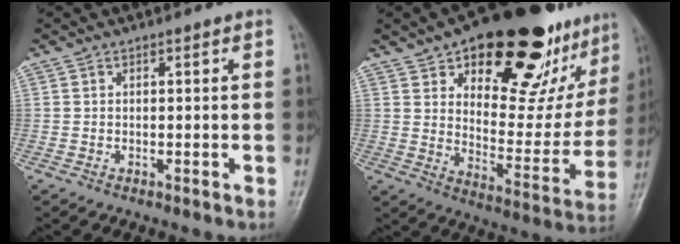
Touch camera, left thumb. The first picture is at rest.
{"total": 29.5, "force": [17.2, 13.4, 19.8], "torque": [-0.225, -0.047, 0.251]}